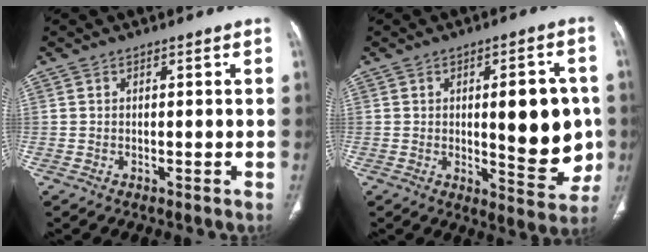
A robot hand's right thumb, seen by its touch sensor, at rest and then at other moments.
{"total": 15.3, "force": [0.2, 6.1, 14.0], "torque": [-0.140, -0.011, 0.013]}